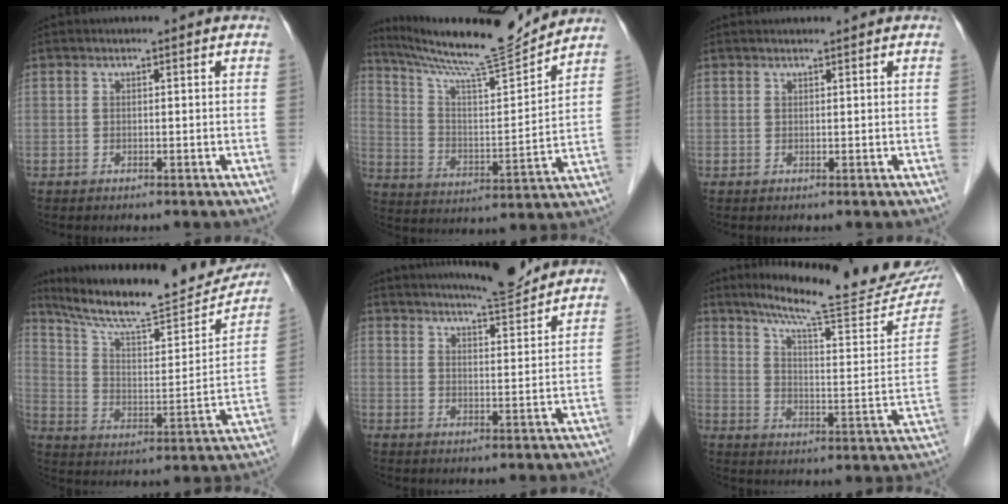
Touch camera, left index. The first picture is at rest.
{"total": 16.8, "force": [15.6, -0.4, 6.3], "torque": [-0.114, -0.017, 0.254]}
{"total": 1.4, "force": [1.3, 0.0, 0.4], "torque": [-0.004, 0.013, 0.023]}
{"total": 22.0, "force": [19.8, 3.1, 9.1], "torque": [-0.148, -0.015, 0.296]}
{"total": 10.9, "force": [10.2, 0.3, 3.8], "torque": [-0.061, -0.003, 0.144]}
{"total": 25.2, "force": [21.6, 2.5, 12.9], "torque": [-0.186, -0.053, 0.280]}